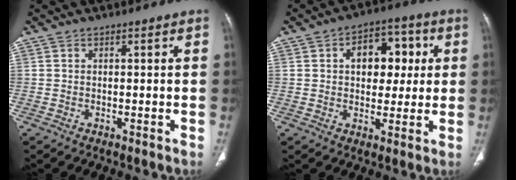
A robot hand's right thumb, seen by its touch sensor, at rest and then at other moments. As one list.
[{"total": 11.5, "force": [2.3, 7.9, 8.0], "torque": [-0.069, 0.015, 0.031]}]